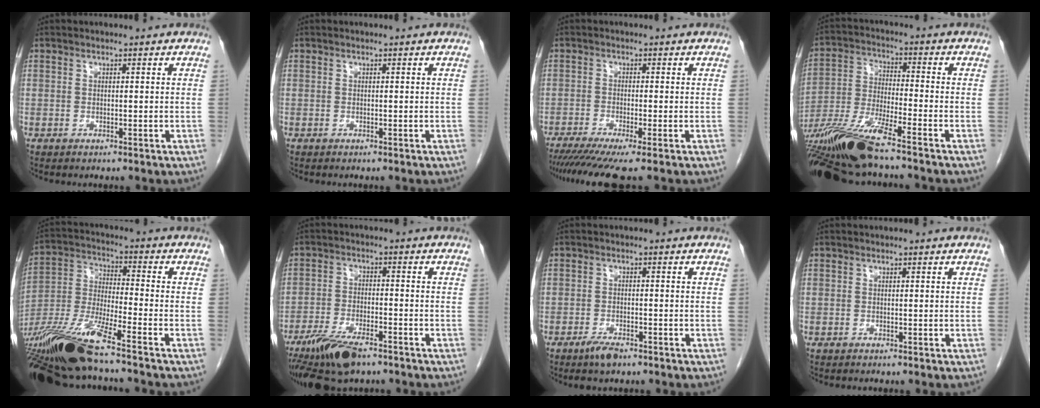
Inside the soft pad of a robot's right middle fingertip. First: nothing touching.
{"total": 0.0}
{"total": 7.7, "force": [-5.9, -0.2, 4.9], "torque": [-0.072, -0.020, -0.097]}
{"total": 13.8, "force": [-10.7, 0.4, 8.7], "torque": [-0.180, -0.023, -0.203]}
{"total": 17.8, "force": [-13.5, 0.6, 11.6], "torque": [-0.262, -0.034, -0.259]}
{"total": 10.2, "force": [-7.4, 2.8, 6.5], "torque": [-0.121, -0.019, -0.131]}
{"total": 3.1, "force": [-2.3, 1.0, 1.9], "torque": [-0.042, -0.003, -0.038]}
{"total": 0.0}